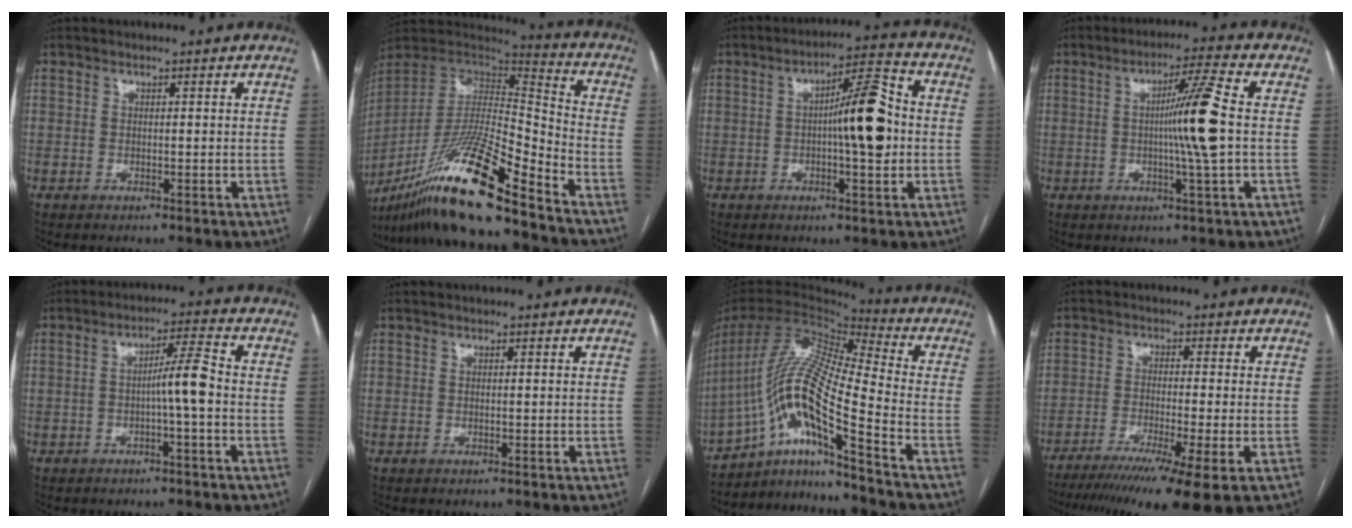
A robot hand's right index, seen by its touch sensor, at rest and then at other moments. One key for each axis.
{"total": 21.5, "fx": -16.1, "fy": 0.6, "fz": 14.2, "tx": -0.292, "ty": -0.023, "tz": -0.302}
{"total": 10.2, "fx": -0.3, "fy": 1.8, "fz": 10.1, "tx": -0.156, "ty": 0.020, "tz": -0.008}
{"total": 9.4, "fx": -0.1, "fy": -1.3, "fz": 9.3, "tx": -0.157, "ty": -0.001, "tz": -0.003}
{"total": 5.4, "fx": -1.1, "fy": -0.2, "fz": 5.2, "tx": -0.084, "ty": 0.015, "tz": -0.017}
{"total": 0.0}
{"total": 17.2, "fx": -10.0, "fy": 0.0, "fz": 13.9, "tx": -0.291, "ty": 0.009, "tz": -0.183}
{"total": 14.3, "fx": -10.1, "fy": -0.9, "fz": 10.0, "tx": -0.139, "ty": -0.036, "tz": -0.159}